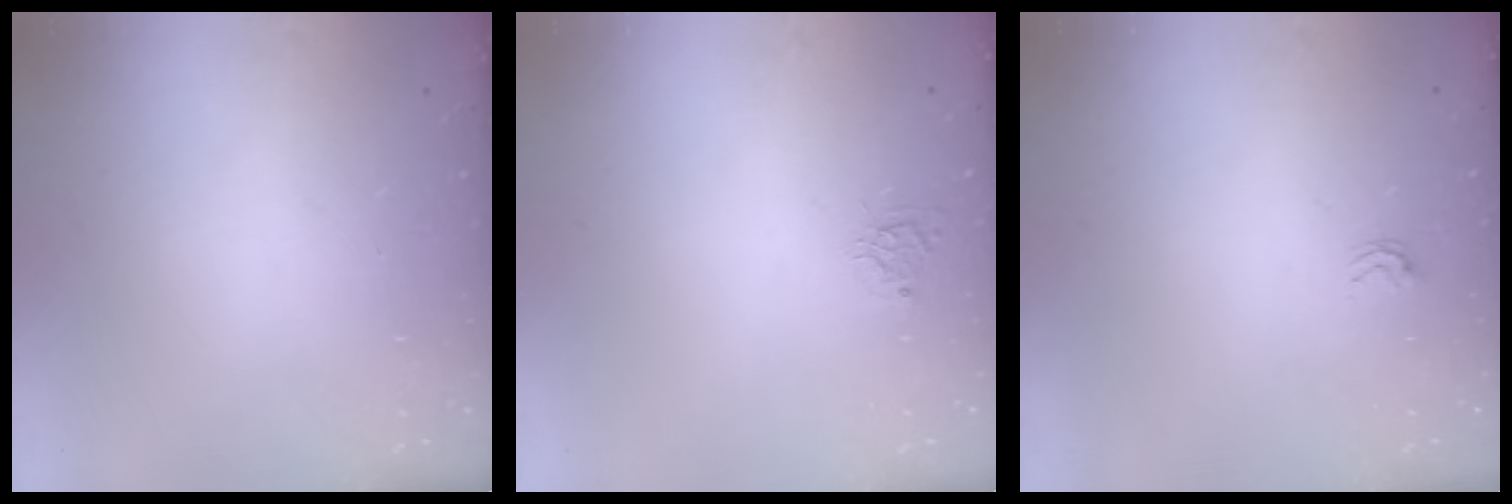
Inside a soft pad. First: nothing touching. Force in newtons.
{"total": 3.9, "press": 3.9, "slide": 0.3}
{"total": 2.9, "press": 2.8, "slide": 0.4}